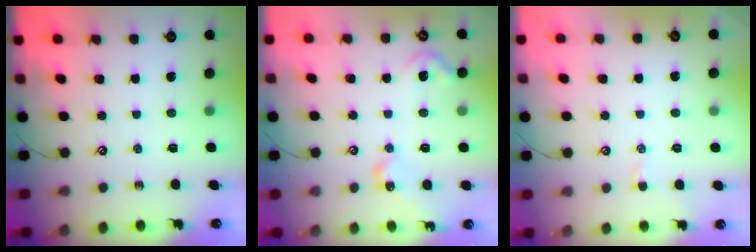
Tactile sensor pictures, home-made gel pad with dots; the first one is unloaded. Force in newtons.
{"total": 8.5, "press": 8.4, "slide": 0.9}
{"total": 1.0, "press": 0.8, "slide": 0.4}